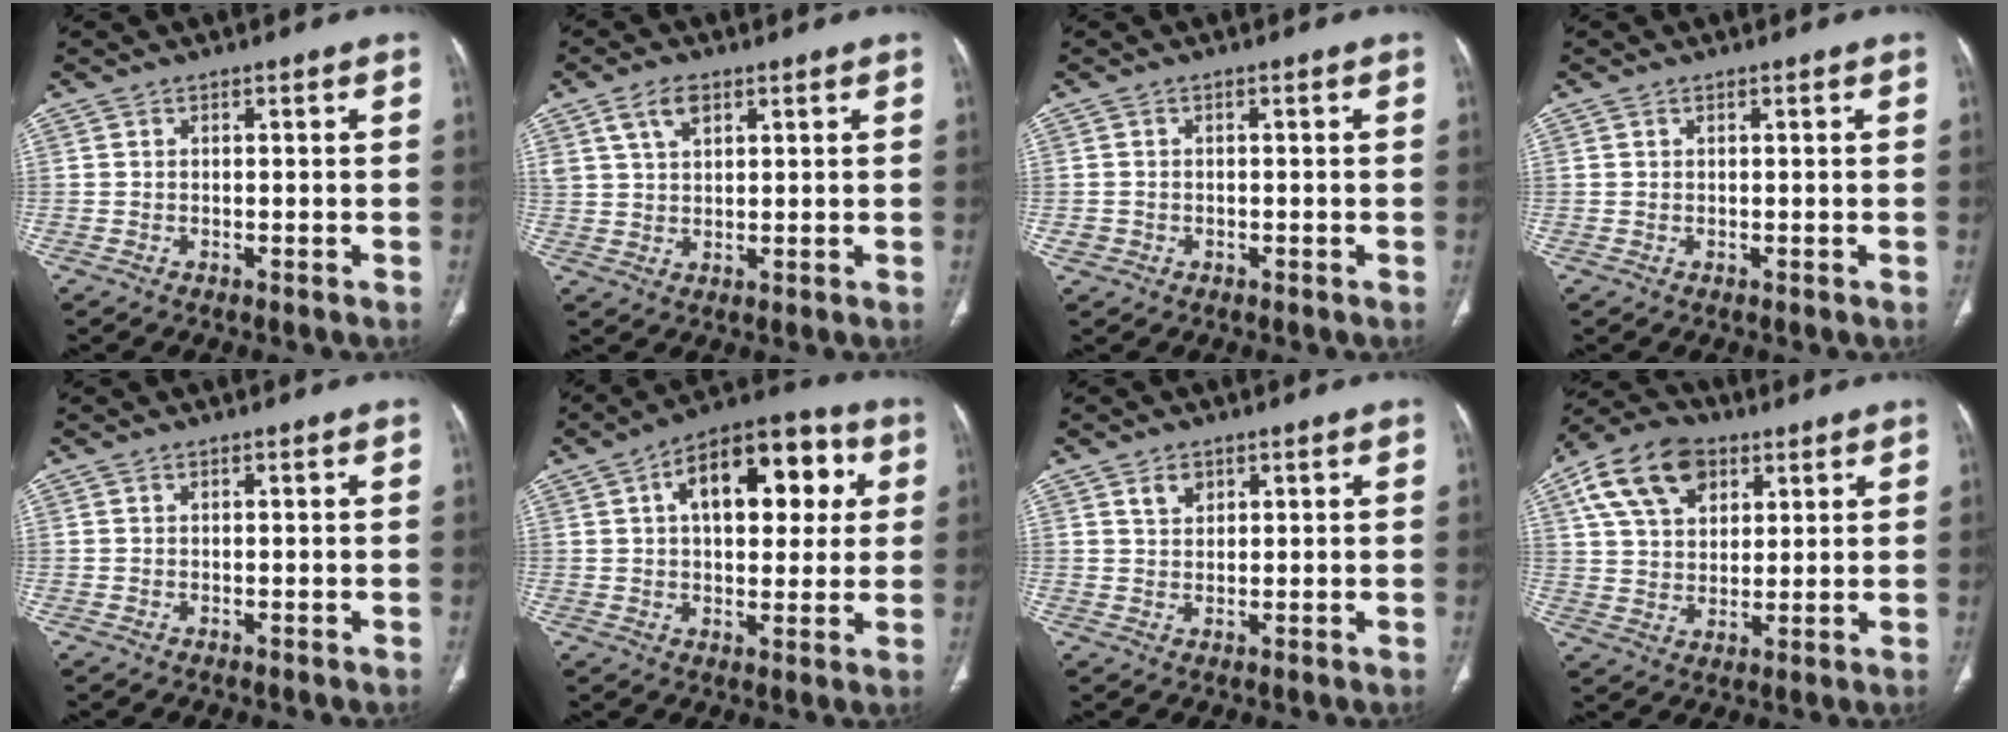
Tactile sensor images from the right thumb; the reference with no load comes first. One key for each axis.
{"total": 5.2, "fx": 2.8, "fy": 2.9, "fz": 3.3, "tx": -0.056, "ty": -0.006, "tz": 0.058}
{"total": 1.6, "fx": -0.4, "fy": 1.5, "fz": 0.4, "tx": -0.005, "ty": 0.005, "tz": -0.004}
{"total": 0.0}
{"total": 0.0}
{"total": 18.1, "fx": 5.1, "fy": 9.8, "fz": 14.3, "tx": -0.163, "ty": 0.019, "tz": 0.068}
{"total": 2.8, "fx": 1.6, "fy": 1.8, "fz": 1.3, "tx": -0.015, "ty": -0.009, "tz": 0.032}
{"total": 14.7, "fx": 6.7, "fy": 9.5, "fz": 9.0, "tx": -0.149, "ty": -0.002, "tz": 0.118}